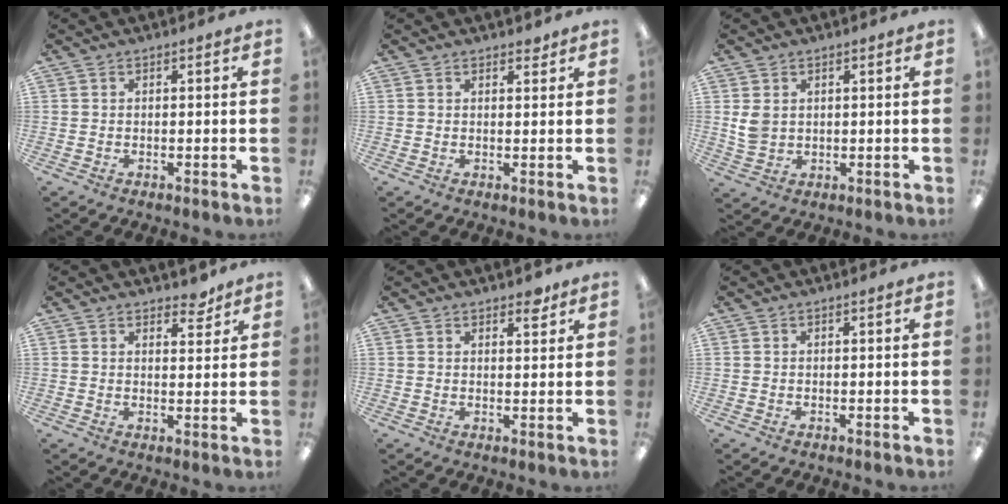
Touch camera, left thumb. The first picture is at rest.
{"total": 1.4, "force": [1.2, 0.7, 0.4], "torque": [-0.001, -0.003, 0.020]}
{"total": 4.3, "force": [1.4, 3.5, 2.2], "torque": [-0.044, -0.001, 0.025]}
{"total": 4.2, "force": [3.6, 1.9, 1.3], "torque": [0.000, -0.022, 0.060]}
{"total": 2.9, "force": [2.3, 1.3, 1.2], "torque": [-0.001, -0.011, 0.037]}
{"total": 0.0}